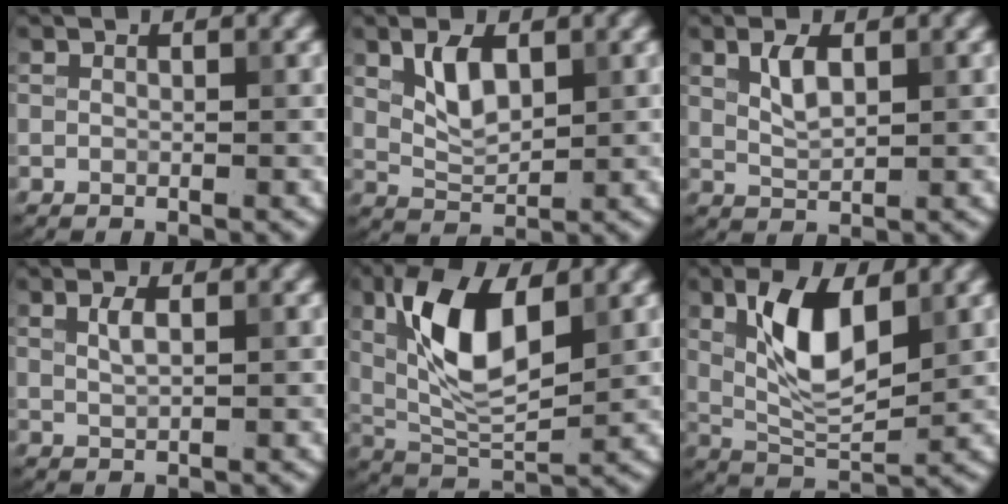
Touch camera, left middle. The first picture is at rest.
{"total": 3.5, "force": [1.3, 1.8, 2.7], "torque": [-0.056, 0.001, 0.027]}
{"total": 2.3, "force": [1.0, 1.0, 1.8], "torque": [-0.040, 0.001, 0.021]}
{"total": 1.3, "force": [0.5, 0.4, 1.1], "torque": [-0.025, 0.001, 0.012]}
{"total": 8.5, "force": [2.5, 3.6, 7.3], "torque": [-0.142, 0.003, 0.045]}
{"total": 6.9, "force": [2.0, 2.9, 6.0], "torque": [-0.116, 0.002, 0.037]}